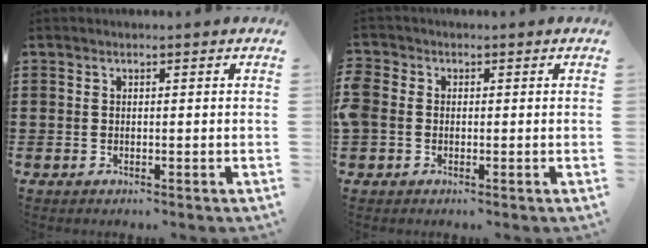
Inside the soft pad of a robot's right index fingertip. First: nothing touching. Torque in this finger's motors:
{"motor_torque": [1.09, 1.05, 0.40, 0.06]}